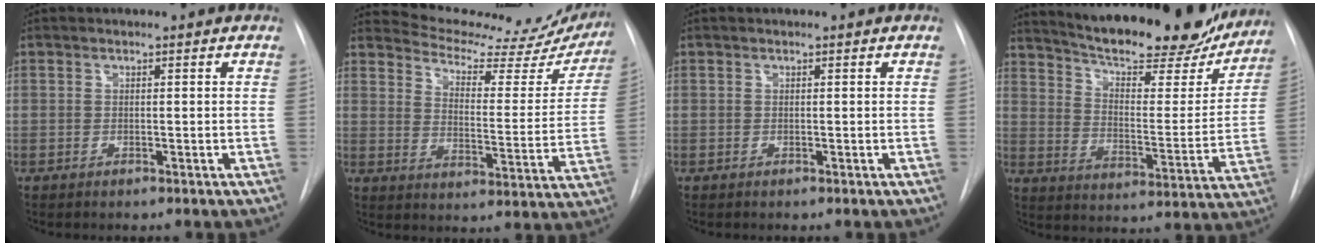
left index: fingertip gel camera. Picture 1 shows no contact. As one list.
[{"total": 22.3, "force": [21.0, 3.9, 6.5], "torque": [-0.084, -0.075, 0.257]}, {"total": 0.0}, {"total": 26.1, "force": [22.7, 6.0, 11.4], "torque": [-0.179, -0.031, 0.304]}]